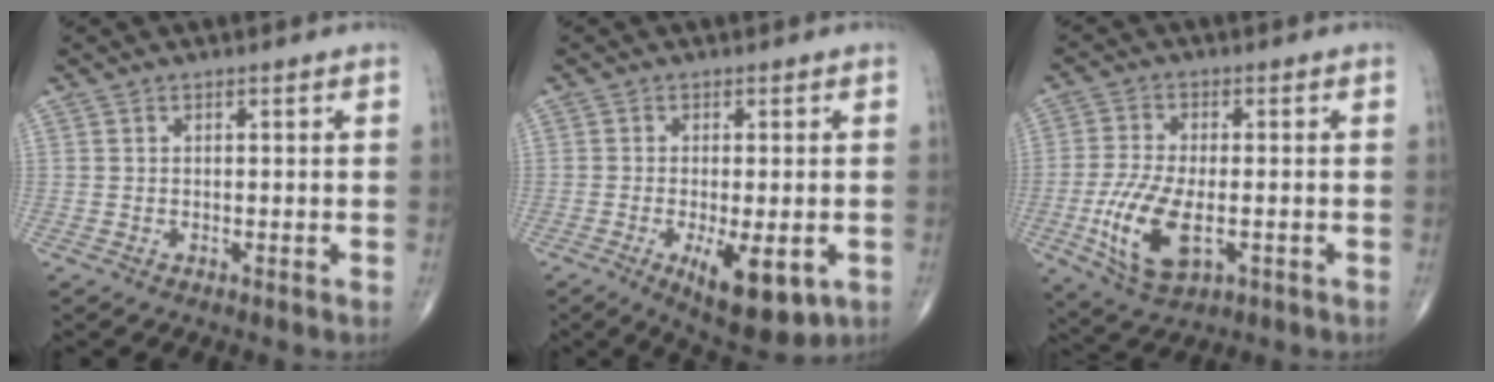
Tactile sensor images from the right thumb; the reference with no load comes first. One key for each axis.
{"total": 10.5, "fx": -3.5, "fy": 4.0, "fz": 9.1, "tx": -0.129, "ty": -0.016, "tz": -0.043}
{"total": 12.0, "fx": -3.1, "fy": 5.6, "fz": 10.1, "tx": -0.209, "ty": -0.006, "tz": -0.051}